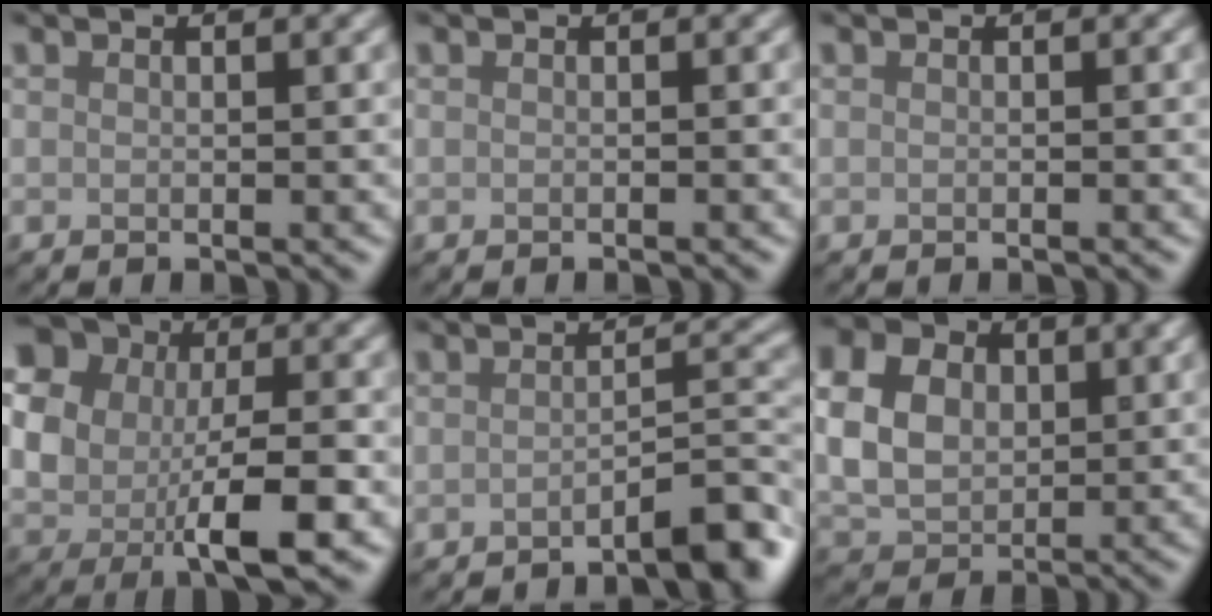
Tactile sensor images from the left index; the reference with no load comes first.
{"total": 0.0}
{"total": 0.0}
{"total": 11.4, "force": [-1.2, 7.6, 8.4], "torque": [-0.148, -0.011, -0.015]}
{"total": 4.2, "force": [-2.9, 0.6, 3.0], "torque": [-0.034, 0.016, -0.048]}
{"total": 8.0, "force": [1.7, 6.2, 4.9], "torque": [-0.123, 0.015, 0.027]}